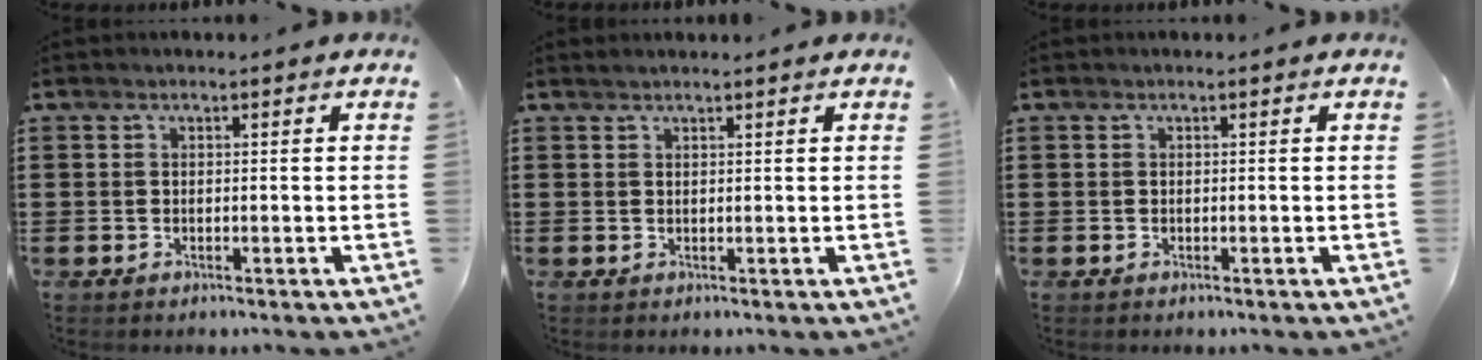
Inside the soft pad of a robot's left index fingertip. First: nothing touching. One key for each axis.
{"total": 0.8, "fx": 0.8, "fy": 0.1, "fz": 0.1, "tx": -0.003, "ty": 0.000, "tz": 0.015}
{"total": 0.0}